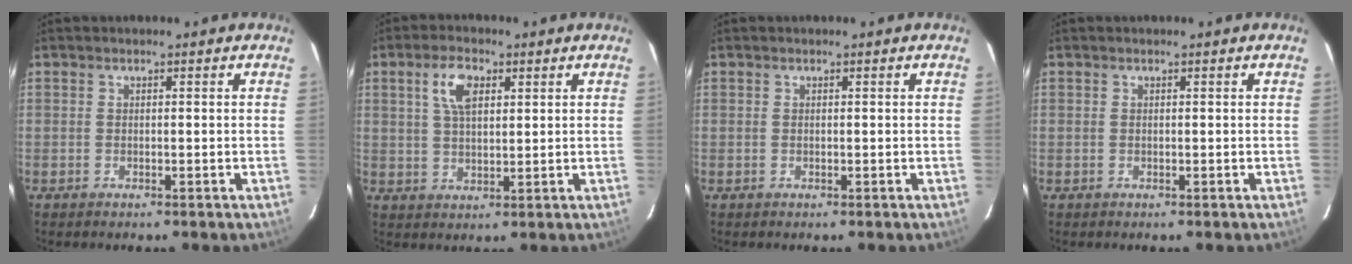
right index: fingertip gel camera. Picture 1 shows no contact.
{"total": 6.2, "force": [2.5, 3.0, 4.7], "torque": [-0.090, 0.012, 0.048]}
{"total": 0.0}
{"total": 0.0}